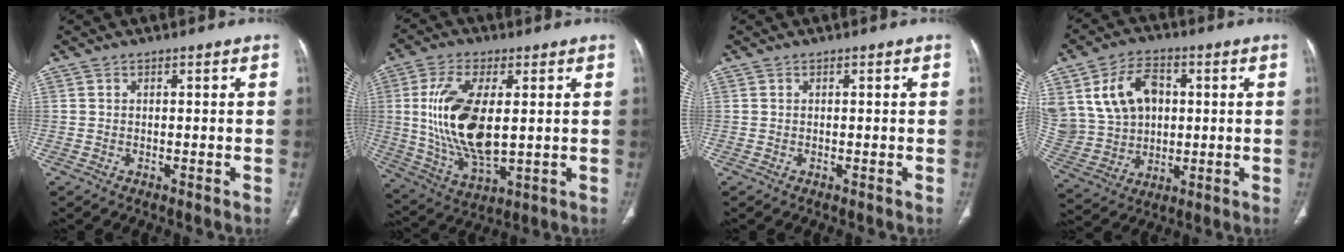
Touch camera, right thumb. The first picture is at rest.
{"total": 17.0, "force": [1.8, 7.8, 14.9], "torque": [-0.299, -0.018, 0.044]}
{"total": 0.0}
{"total": 16.4, "force": [4.2, 12.4, 10.0], "torque": [-0.177, 0.008, 0.093]}